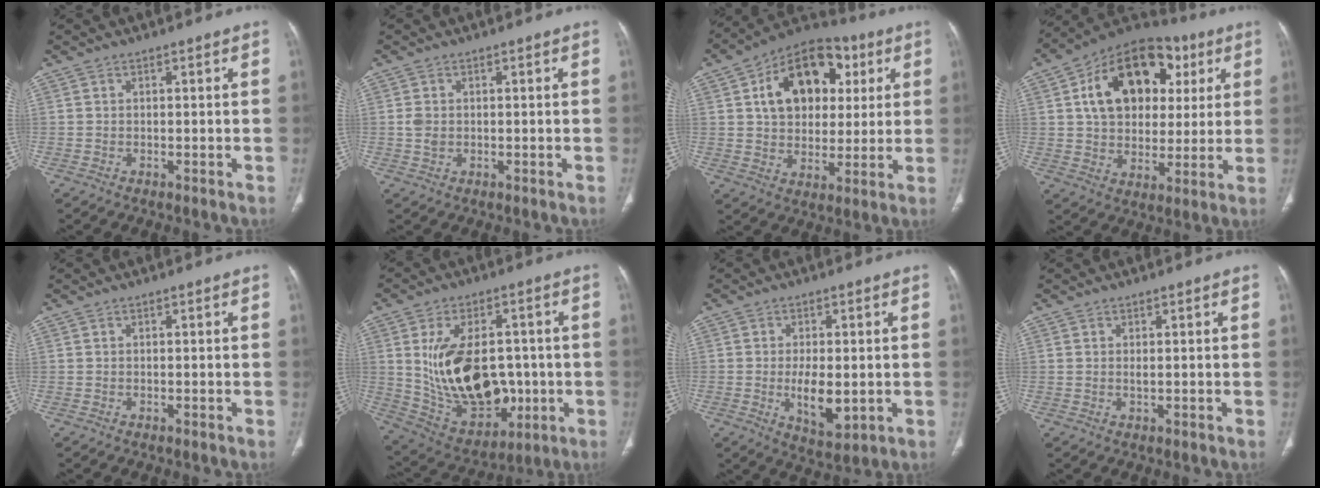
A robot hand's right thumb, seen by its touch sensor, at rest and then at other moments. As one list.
[{"total": 1.9, "force": [0.0, 1.5, 1.2], "torque": [-0.029, 0.000, 0.003]}, {"total": 18.4, "force": [5.5, 13.0, 11.7], "torque": [-0.142, 0.006, 0.087]}, {"total": 21.4, "force": [6.7, 14.9, 13.8], "torque": [-0.181, 0.012, 0.102]}, {"total": 0.0}, {"total": 20.8, "force": [-0.4, 13.2, 16.1], "torque": [-0.248, 0.002, 0.029]}, {"total": 7.8, "force": [-1.0, 3.8, 6.8], "torque": [-0.104, -0.015, -0.007]}, {"total": 0.6, "force": [0.2, 0.2, 0.5], "torque": [-0.016, -0.003, 0.004]}]